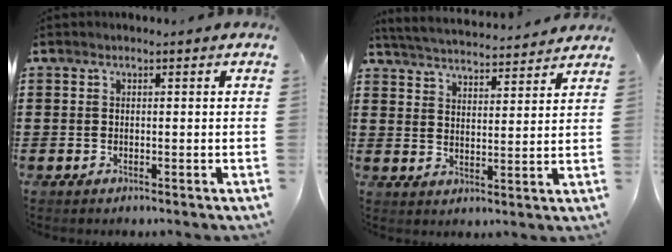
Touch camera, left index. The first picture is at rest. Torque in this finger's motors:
{"motor_torque": [2.14, 0.00, 0.19, 0.08]}